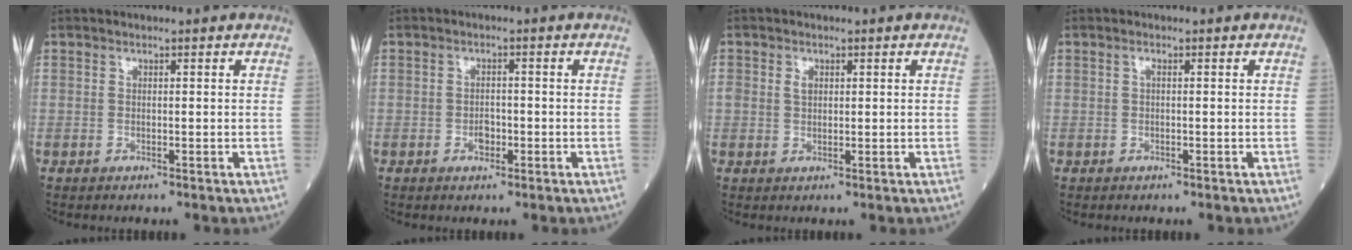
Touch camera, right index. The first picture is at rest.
{"total": 1.8, "force": [-0.8, 1.1, 1.2], "torque": [-0.017, 0.005, -0.012]}
{"total": 1.7, "force": [0.5, 1.3, 1.0], "torque": [-0.021, 0.006, 0.011]}
{"total": 0.5, "force": [0.1, 0.1, 0.5], "torque": [-0.013, 0.001, 0.001]}